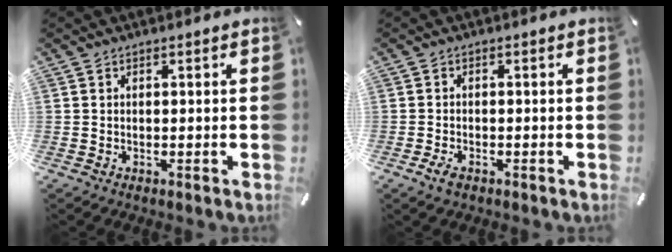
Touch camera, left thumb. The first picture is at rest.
{"total": 2.1, "force": [-1.3, 1.0, 1.3], "torque": [-0.036, -0.002, -0.028]}